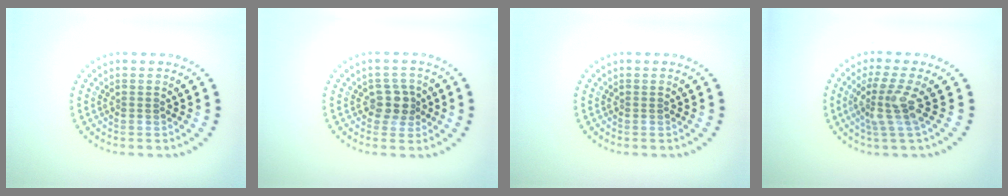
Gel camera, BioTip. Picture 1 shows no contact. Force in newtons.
{"total": 2.4, "press": 2.1, "slide": 1.2}
{"total": 0.0}
{"total": 3.3, "press": 2.5, "slide": 2.1}